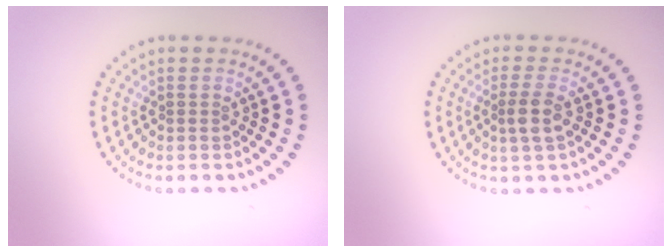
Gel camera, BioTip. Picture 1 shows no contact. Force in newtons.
{"total": 2.1, "press": 1.8, "slide": 1.2}